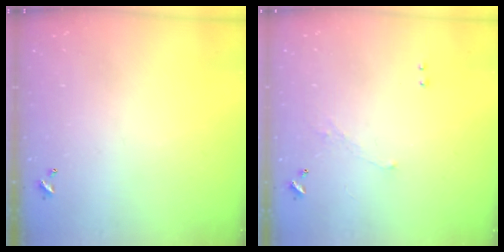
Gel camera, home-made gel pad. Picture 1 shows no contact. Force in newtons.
{"total": 0.8, "press": 0.6, "slide": 0.5}